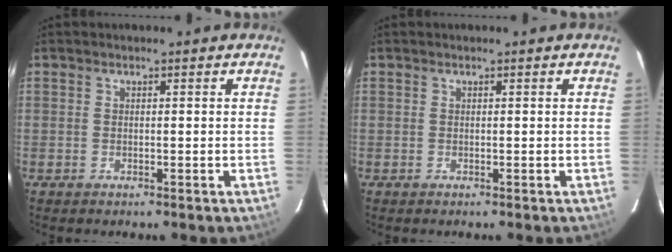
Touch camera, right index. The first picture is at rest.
{"total": 0.0}